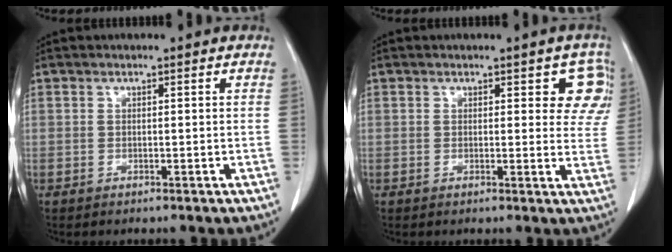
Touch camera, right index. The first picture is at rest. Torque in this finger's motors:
{"motor_torque": [0.23, -0.02, 0.09, 0.00]}